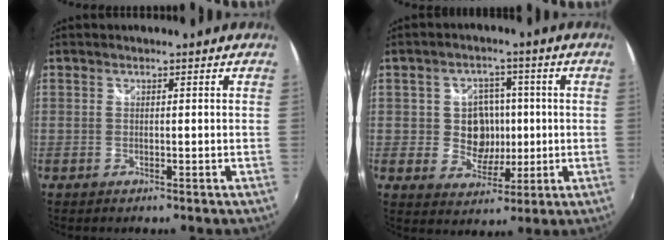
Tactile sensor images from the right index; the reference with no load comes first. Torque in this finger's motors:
{"motor_torque": [0.12, 0.01, 0.13, 0.02]}